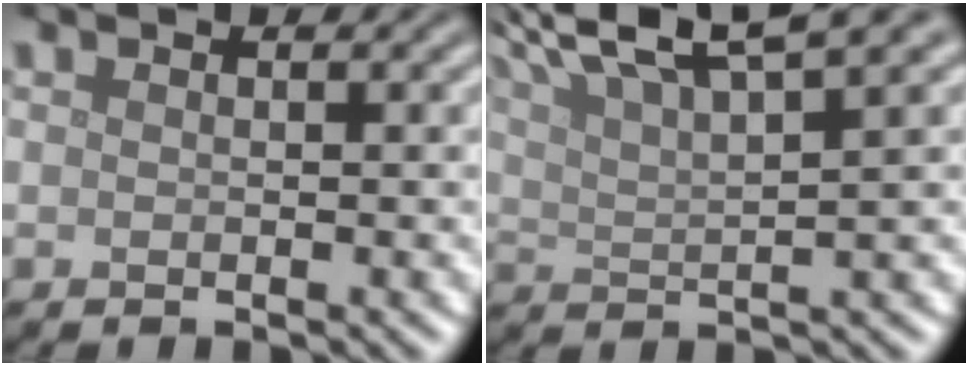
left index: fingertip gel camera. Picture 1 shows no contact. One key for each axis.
{"total": 7.3, "fx": 5.0, "fy": 1.3, "fz": 5.0, "tx": -0.087, "ty": 0.019, "tz": 0.086}